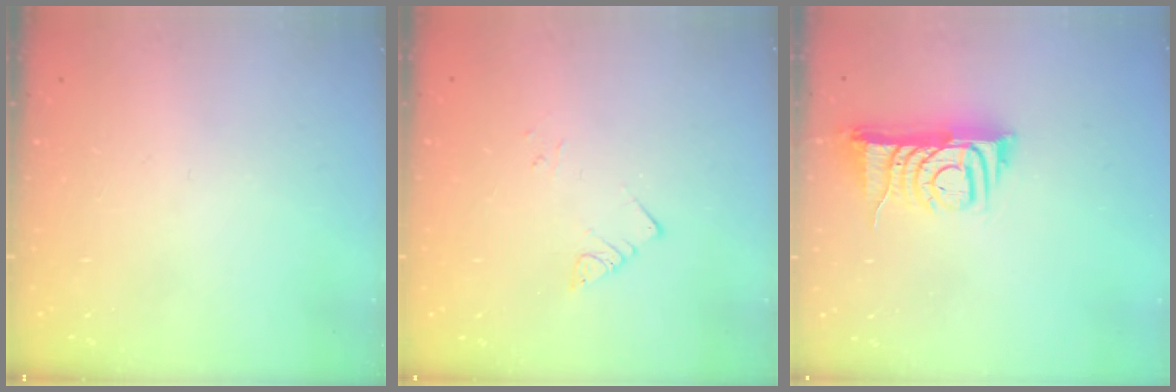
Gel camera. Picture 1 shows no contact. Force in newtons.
{"total": 2.8, "press": 2.8, "slide": 0.2}
{"total": 8.5, "press": 8.4, "slide": 0.4}